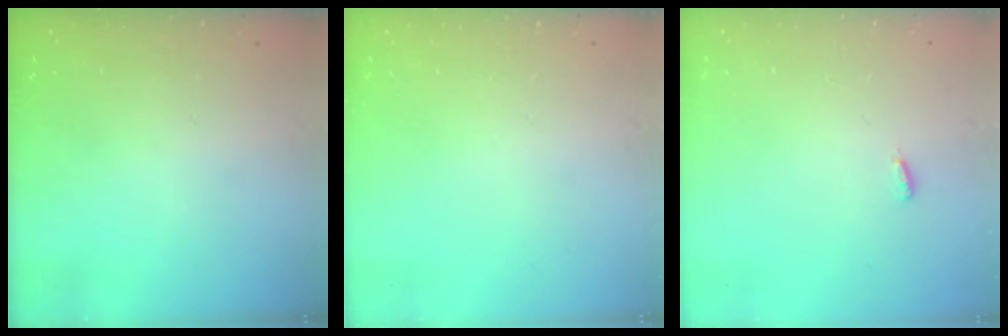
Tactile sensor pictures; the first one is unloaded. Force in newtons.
{"total": 0.0}
{"total": 2.7, "press": 2.6, "slide": 0.9}